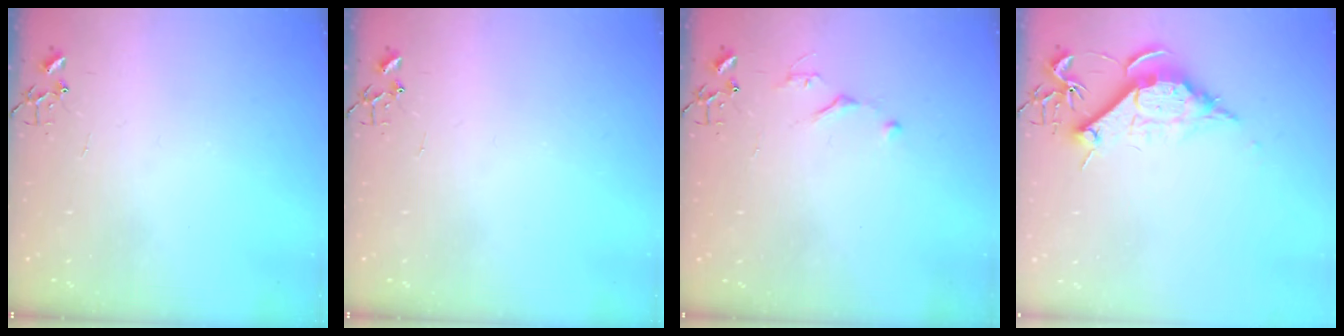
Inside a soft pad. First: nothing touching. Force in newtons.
{"total": 0.0}
{"total": 4.3, "press": 4.3, "slide": 0.6}
{"total": 10.8, "press": 10.8, "slide": 0.1}